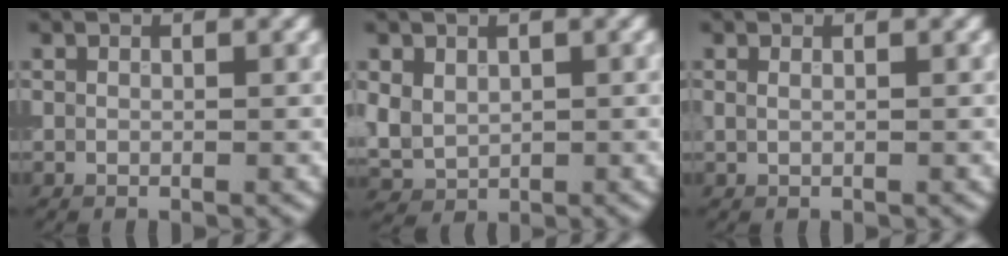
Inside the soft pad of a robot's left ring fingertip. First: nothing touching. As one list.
[{"total": 3.1, "force": [0.8, 2.5, 1.6], "torque": [-0.041, -0.004, 0.021]}, {"total": 0.7, "force": [0.3, 0.3, 0.4], "torque": [-0.008, -0.003, 0.004]}]